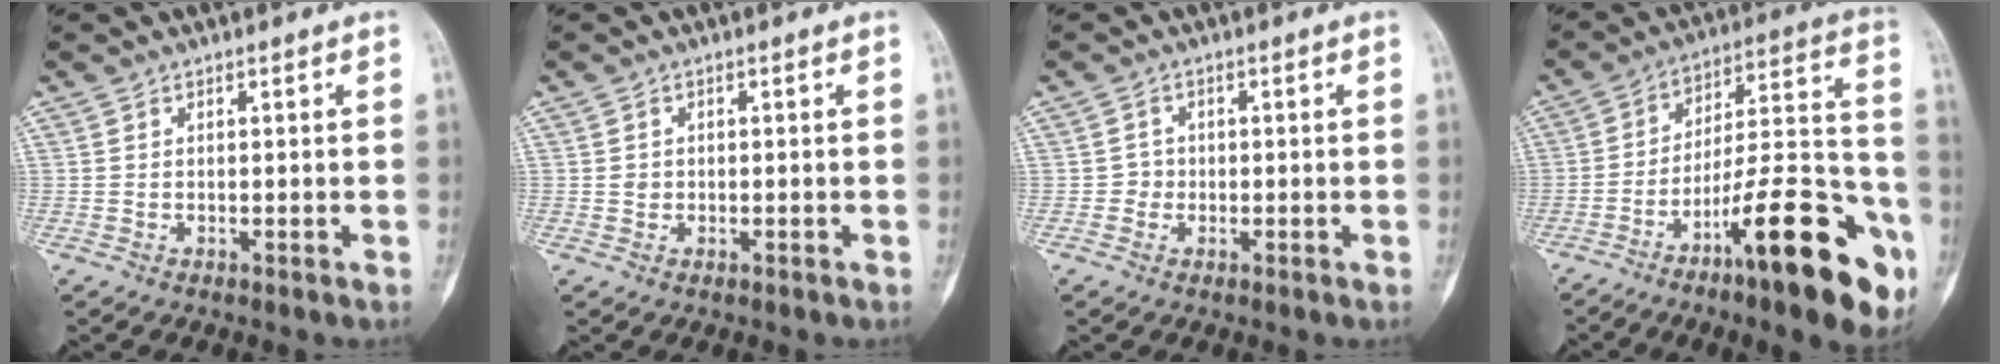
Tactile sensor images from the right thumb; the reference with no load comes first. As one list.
[{"total": 1.2, "force": [-0.1, 1.1, 0.5], "torque": [-0.005, 0.003, -0.001]}, {"total": 1.7, "force": [-0.4, 1.6, 0.3], "torque": [0.008, 0.009, -0.012]}, {"total": 24.2, "force": [-11.8, 6.1, 20.2], "torque": [-0.268, 0.075, -0.182]}]